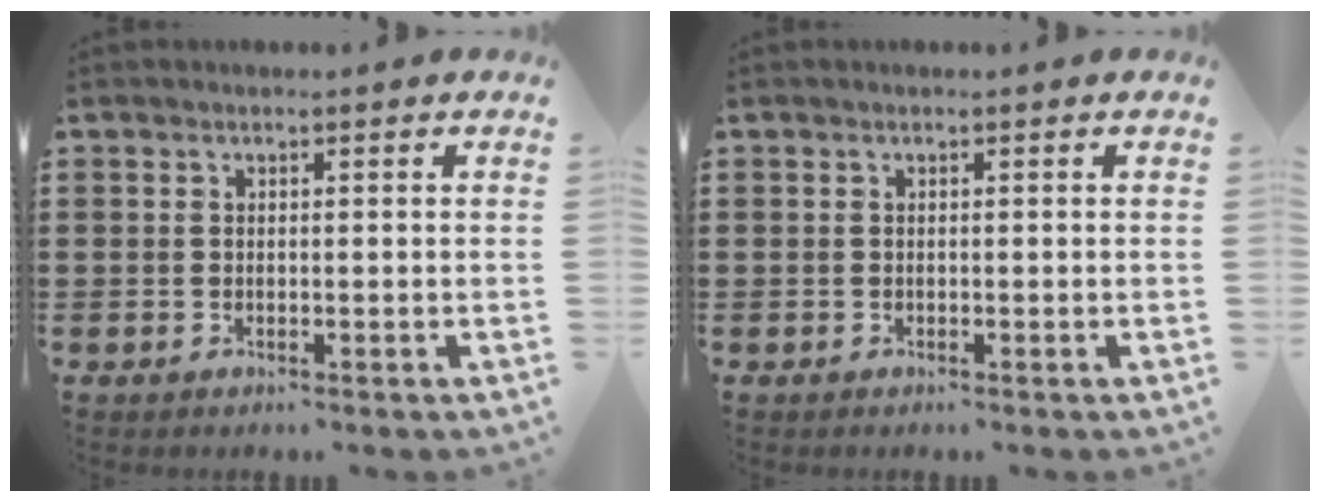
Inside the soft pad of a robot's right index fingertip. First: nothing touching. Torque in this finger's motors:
{"motor_torque": [0.00, 0.00, 0.00, 0.00]}